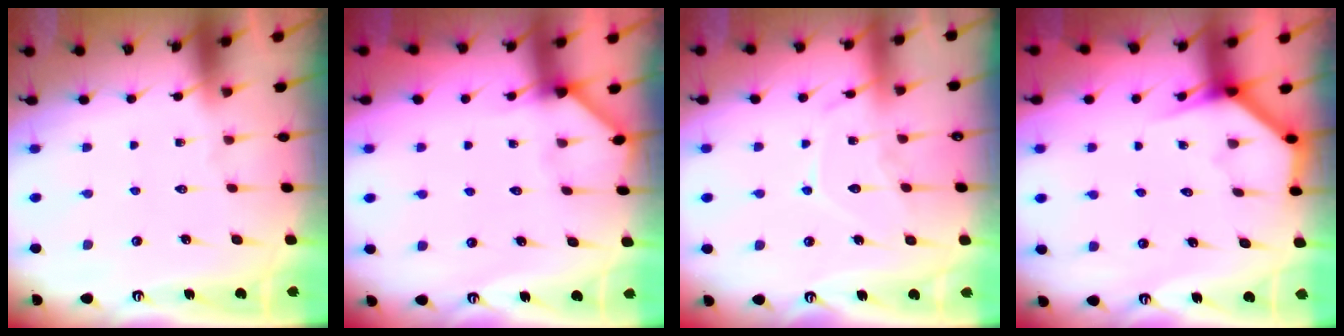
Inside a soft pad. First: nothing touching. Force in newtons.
{"total": 2.7, "press": 2.7, "slide": 0.2}
{"total": 10.2, "press": 10.2, "slide": 0.8}
{"total": 3.8, "press": 3.8, "slide": 0.2}